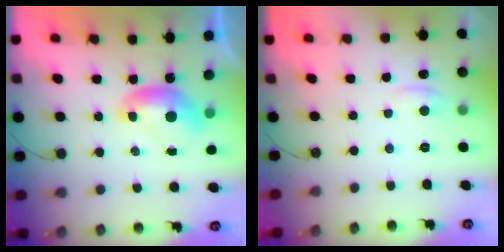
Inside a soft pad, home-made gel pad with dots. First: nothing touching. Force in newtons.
{"total": 1.2, "press": 1.0, "slide": 0.7}